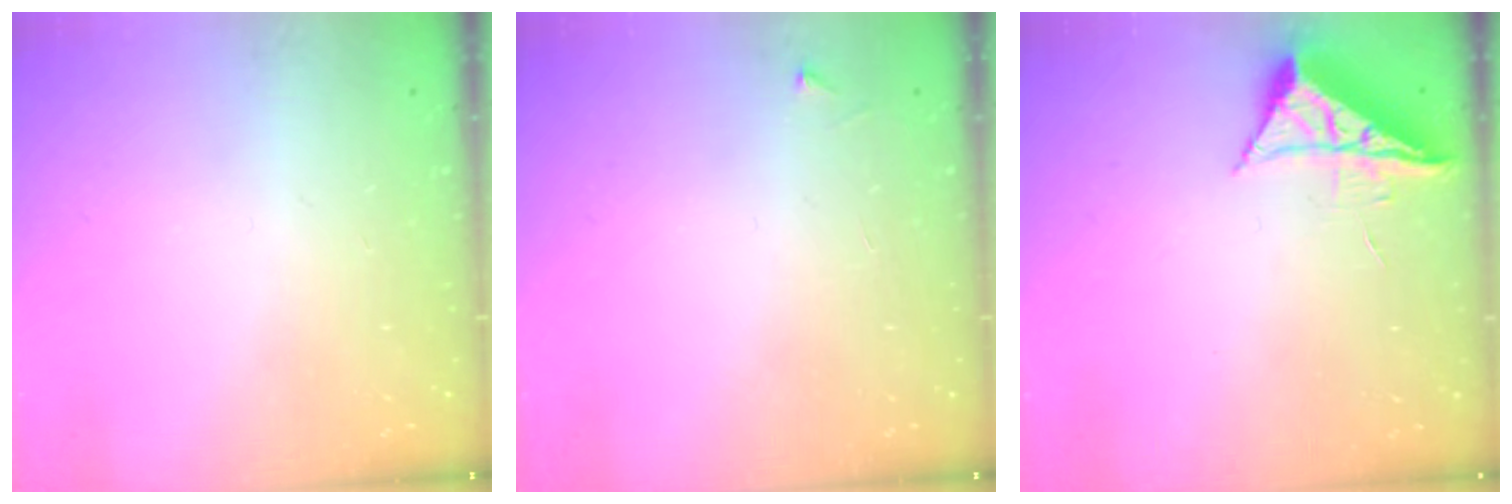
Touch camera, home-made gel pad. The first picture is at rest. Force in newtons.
{"total": 2.5, "press": 2.5, "slide": 0.3}
{"total": 7.1, "press": 7.1, "slide": 0.2}